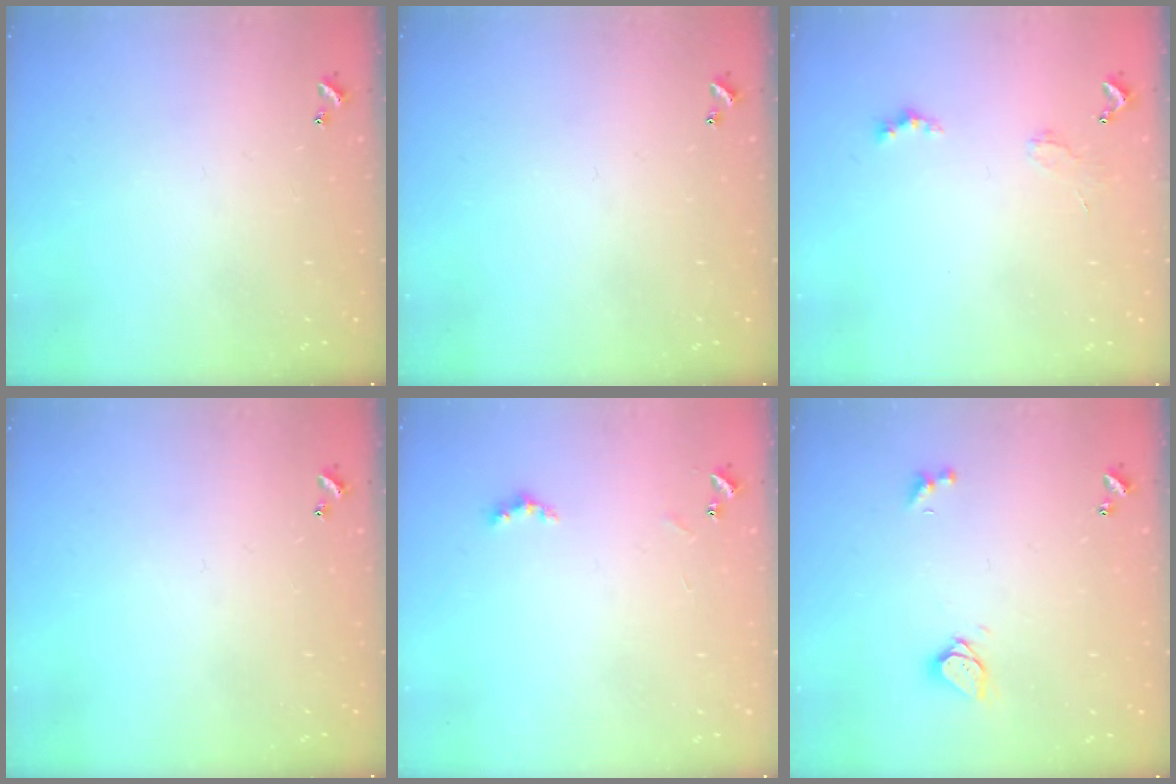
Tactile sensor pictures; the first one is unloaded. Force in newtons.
{"total": 0.0}
{"total": 1.5, "press": 1.5, "slide": 0.5}
{"total": 0.0}
{"total": 2.6, "press": 2.5, "slide": 0.6}
{"total": 2.9, "press": 2.9, "slide": 0.2}